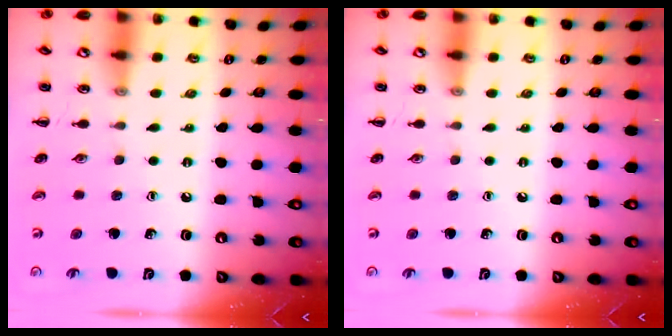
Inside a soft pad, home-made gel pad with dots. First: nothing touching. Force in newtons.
{"total": 0.0}